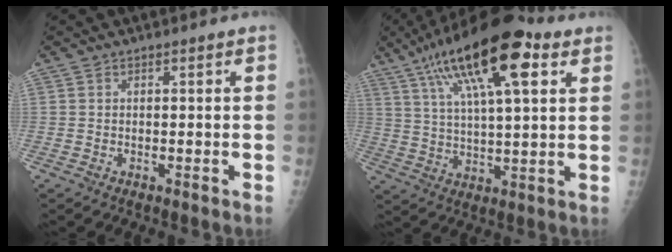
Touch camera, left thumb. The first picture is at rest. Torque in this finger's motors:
{"motor_torque": [0.84, 0.33, 1.93, -0.85, 0.53]}